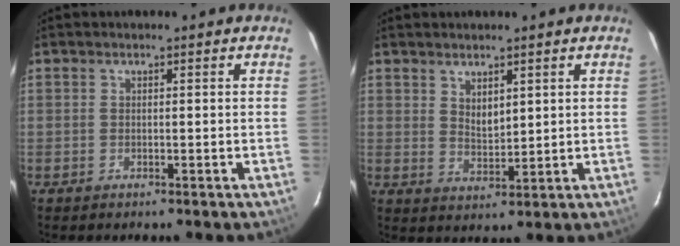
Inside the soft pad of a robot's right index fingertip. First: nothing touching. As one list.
[{"total": 3.7, "force": [2.2, 1.8, 2.3], "torque": [-0.035, -0.005, 0.040]}]